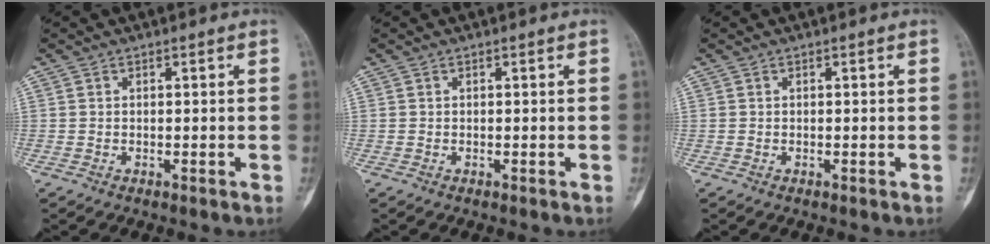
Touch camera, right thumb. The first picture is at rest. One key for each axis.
{"total": 0.0}
{"total": 0.0}